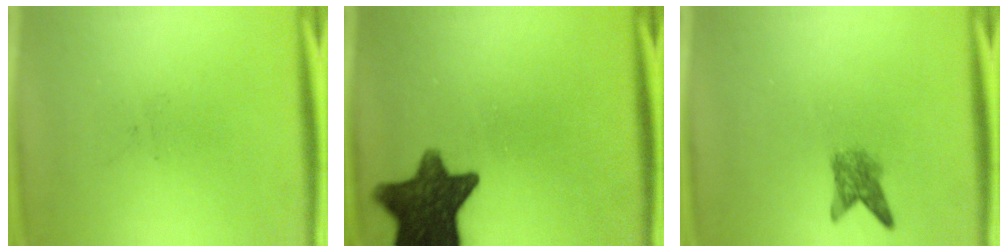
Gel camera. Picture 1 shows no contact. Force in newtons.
{"total": 12.8}
{"total": 2.9}